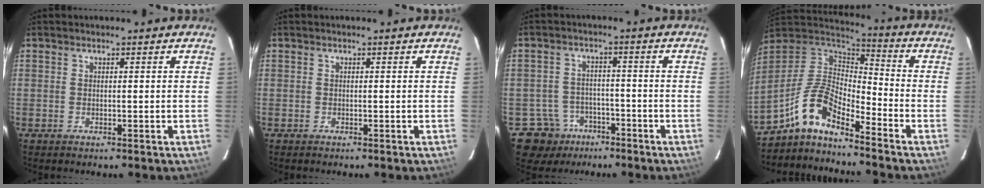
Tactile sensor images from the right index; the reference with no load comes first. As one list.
[{"total": 0.0}, {"total": 6.9, "force": [-4.0, 5.6, -0.1], "torque": [0.005, 0.013, -0.056]}, {"total": 10.7, "force": [-7.7, 2.9, 6.9], "torque": [-0.154, 0.030, -0.144]}]